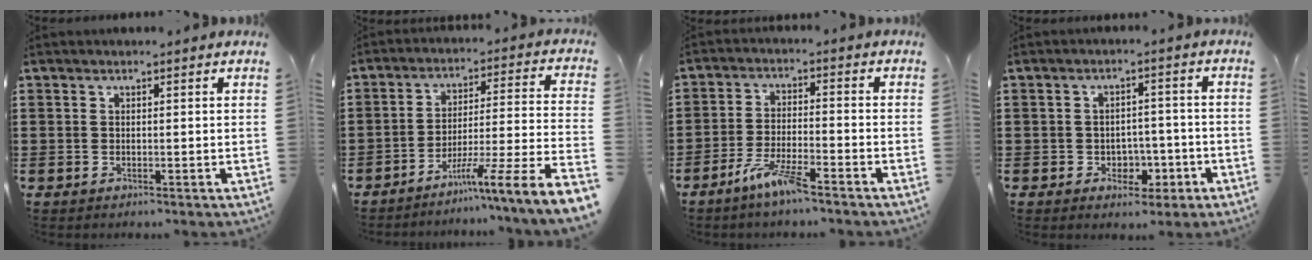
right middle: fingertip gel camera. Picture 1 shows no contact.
{"total": 6.0, "force": [-4.4, -1.1, 3.9], "torque": [-0.063, -0.036, -0.096]}
{"total": 5.9, "force": [-4.3, 0.5, 4.0], "torque": [-0.090, -0.009, -0.082]}
{"total": 3.7, "force": [-1.8, 2.7, 1.7], "torque": [-0.029, 0.003, -0.039]}